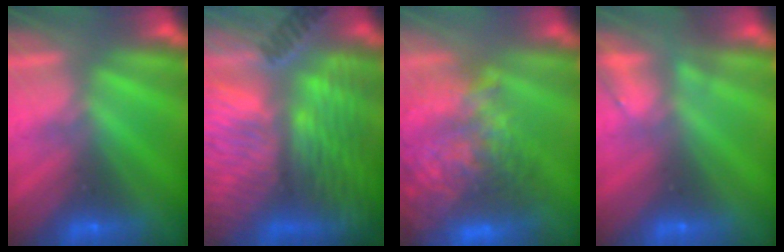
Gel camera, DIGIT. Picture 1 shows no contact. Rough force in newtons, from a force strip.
{"total": 8.7}
{"total": 11.6}
{"total": 2.3}